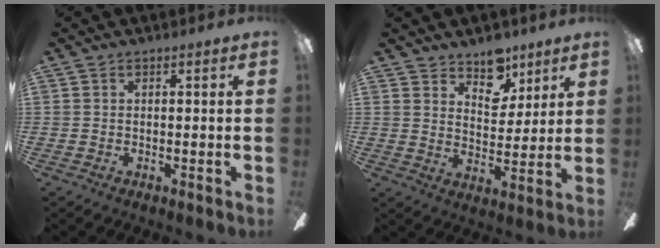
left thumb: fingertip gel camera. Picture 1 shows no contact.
{"total": 9.0, "force": [6.6, 5.1, 3.4], "torque": [-0.032, -0.040, 0.118]}